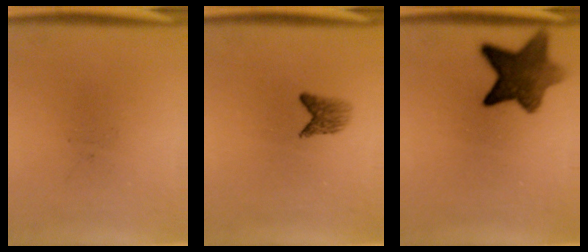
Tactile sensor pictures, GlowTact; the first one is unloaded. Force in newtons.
{"total": 2.3}
{"total": 9.0}